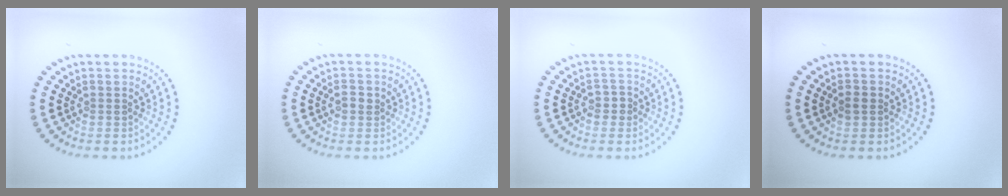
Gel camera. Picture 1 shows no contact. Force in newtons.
{"total": 1.1, "press": 1.1, "slide": 0.2}
{"total": 1.3, "press": 1.2, "slide": 0.4}
{"total": 1.1, "press": 1.1, "slide": 0.2}